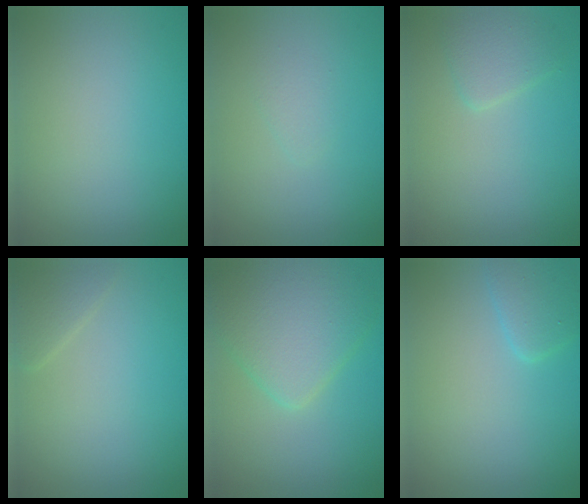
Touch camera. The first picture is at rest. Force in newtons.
{"total": 0.9, "press": 0.9, "slide": 0.1}
{"total": 1.9, "press": 1.9, "slide": 0.1}
{"total": 1.4, "press": 1.4, "slide": 0.2}
{"total": 6.0, "press": 6.0, "slide": 0.1}
{"total": 1.9, "press": 1.9, "slide": 0.2}